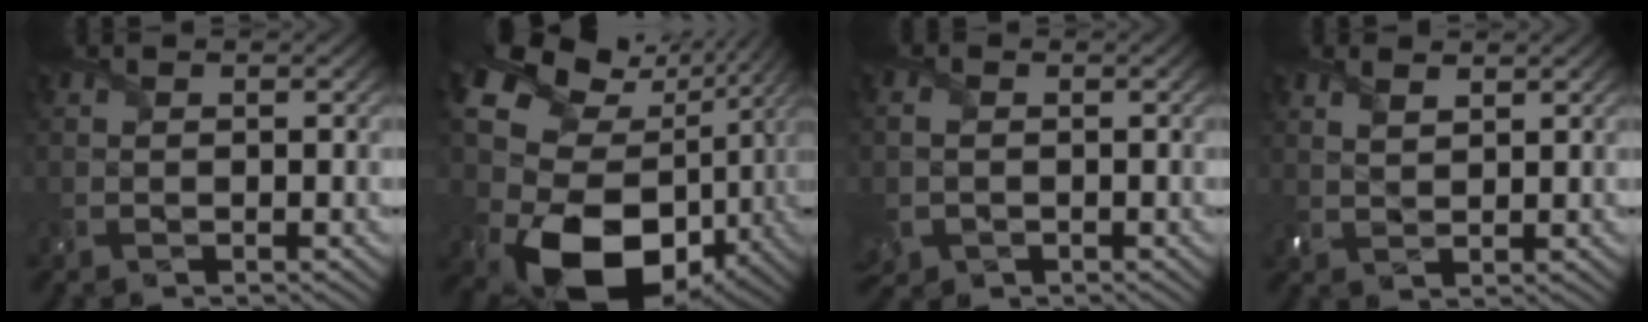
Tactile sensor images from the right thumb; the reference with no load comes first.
{"total": 20.5, "force": [-0.9, 16.2, 12.6], "torque": [-0.251, -0.061, 0.004]}
{"total": 4.0, "force": [-0.7, 3.3, 2.0], "torque": [-0.067, -0.015, -0.007]}
{"total": 2.3, "force": [1.5, 1.0, 1.4], "torque": [-0.041, -0.001, 0.036]}